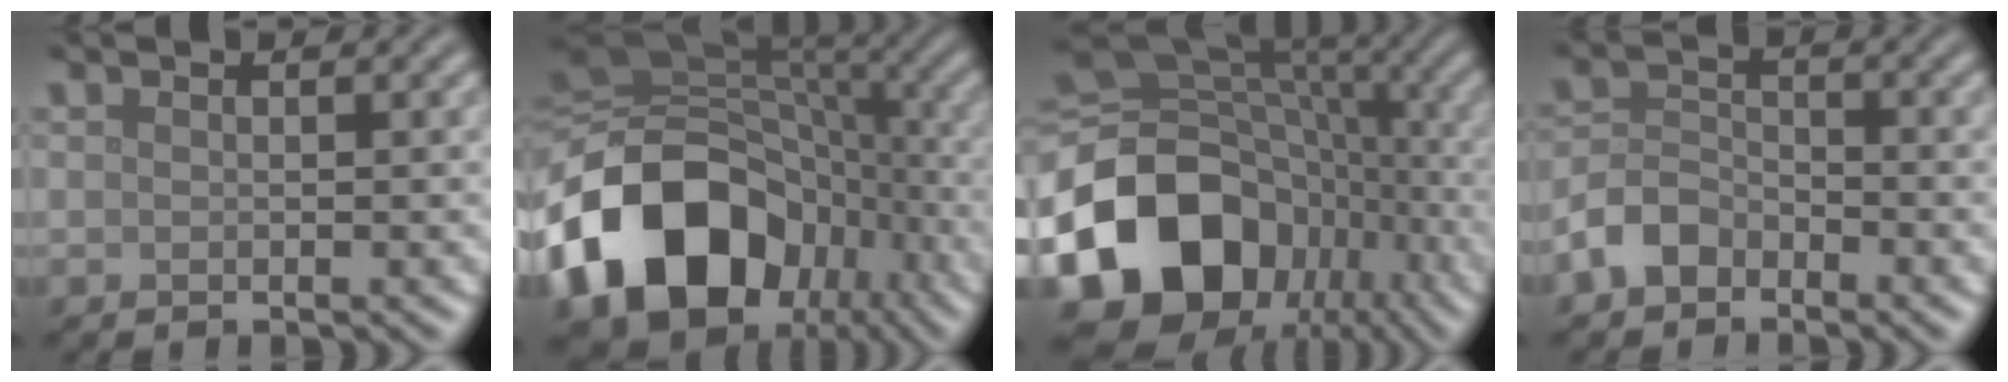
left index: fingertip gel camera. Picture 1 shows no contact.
{"total": 18.6, "force": [-7.2, 13.7, 10.2], "torque": [-0.225, -0.019, -0.127]}
{"total": 16.4, "force": [-6.2, 12.6, 8.3], "torque": [-0.168, -0.009, -0.117]}
{"total": 3.1, "force": [-2.2, 2.0, 1.2], "torque": [-0.022, 0.007, -0.054]}